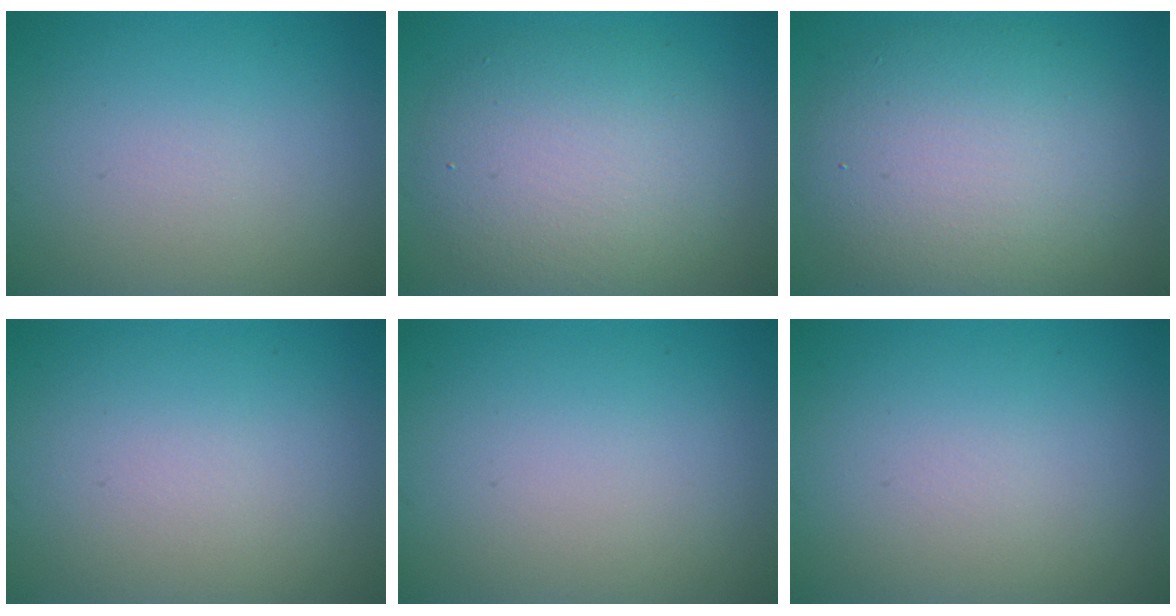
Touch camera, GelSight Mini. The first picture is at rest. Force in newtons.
{"total": 6.9, "press": 6.9, "slide": 0.3}
{"total": 9.3, "press": 9.3, "slide": 0.4}
{"total": 0.0}
{"total": 0.0}
{"total": 0.0}